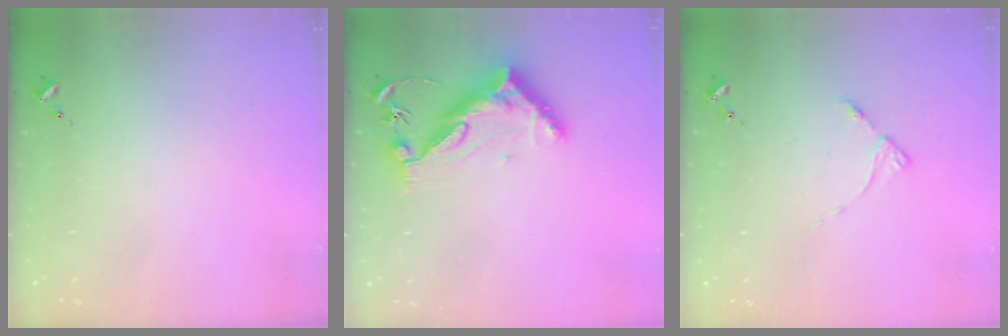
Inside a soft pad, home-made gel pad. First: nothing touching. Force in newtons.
{"total": 12.2, "press": 12.1, "slide": 0.7}
{"total": 4.4, "press": 4.3, "slide": 0.7}